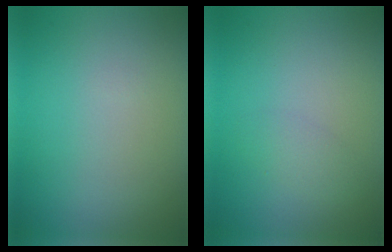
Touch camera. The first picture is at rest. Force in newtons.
{"total": 1.3, "press": 1.3, "slide": 0.1}